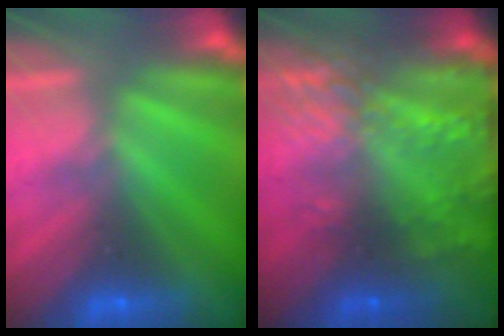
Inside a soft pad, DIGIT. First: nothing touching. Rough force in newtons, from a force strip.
{"total": 7.6}